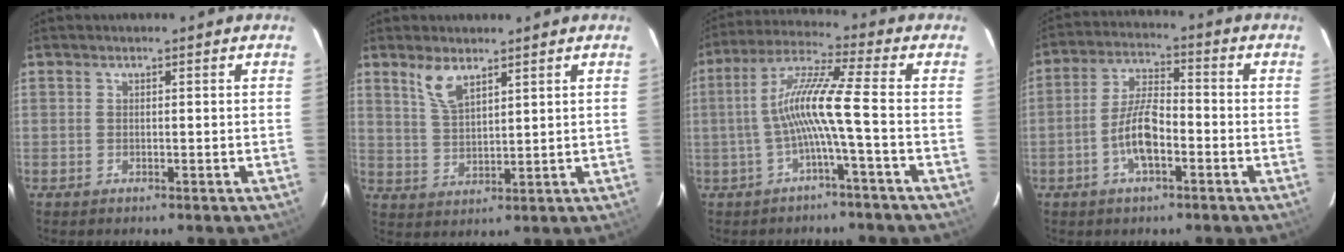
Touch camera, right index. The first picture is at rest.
{"total": 5.5, "force": [3.8, 2.0, 3.4], "torque": [-0.068, 0.001, 0.082]}
{"total": 9.4, "force": [-2.4, -1.1, 9.1], "torque": [-0.188, 0.012, -0.042]}
{"total": 8.1, "force": [-3.2, 2.7, 6.9], "torque": [-0.142, 0.009, -0.058]}